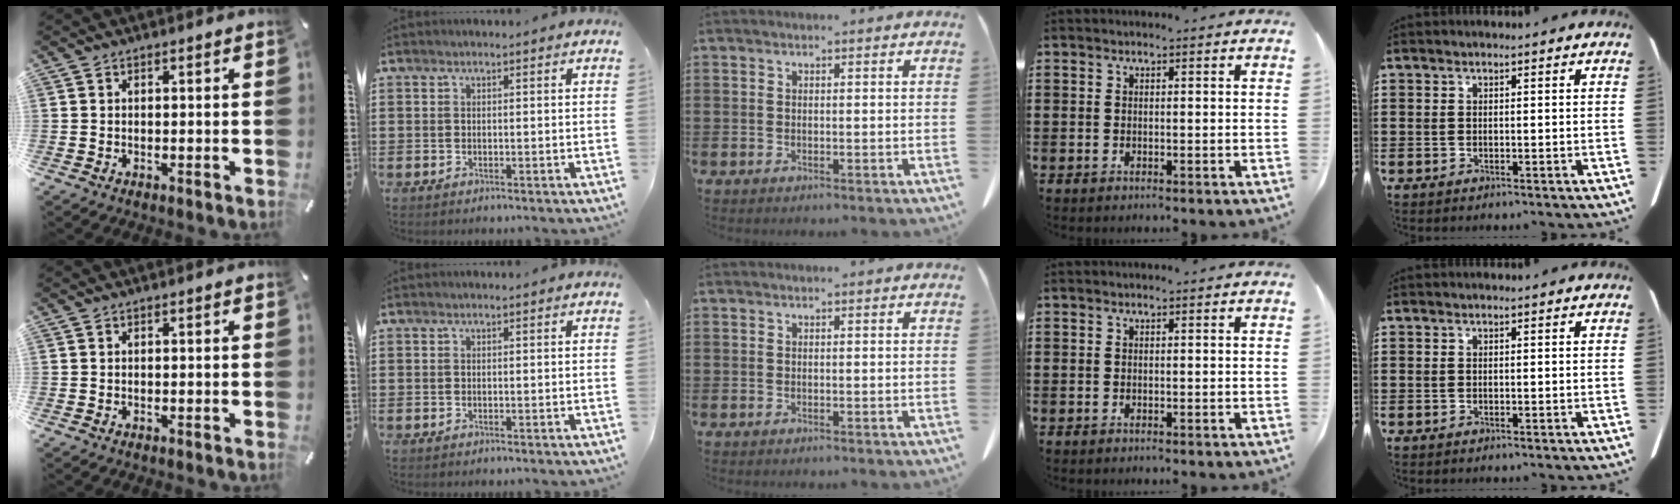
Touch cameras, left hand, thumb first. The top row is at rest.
{}